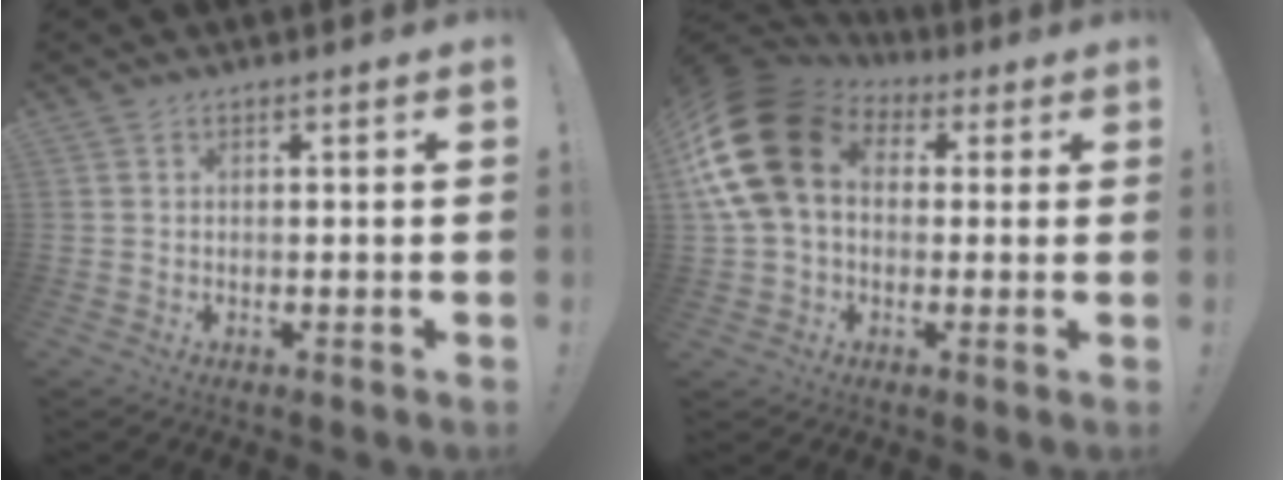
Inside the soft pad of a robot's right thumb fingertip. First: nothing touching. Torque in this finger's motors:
{"motor_torque": [2.04, 2.96, 2.34, -0.20, 0.82]}